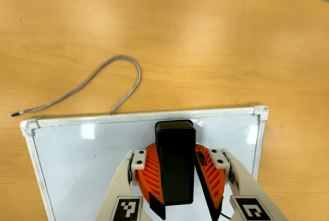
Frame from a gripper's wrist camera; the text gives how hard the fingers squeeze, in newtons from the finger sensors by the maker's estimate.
{"total": 12.6, "left": 14.0, "right": 11.1}